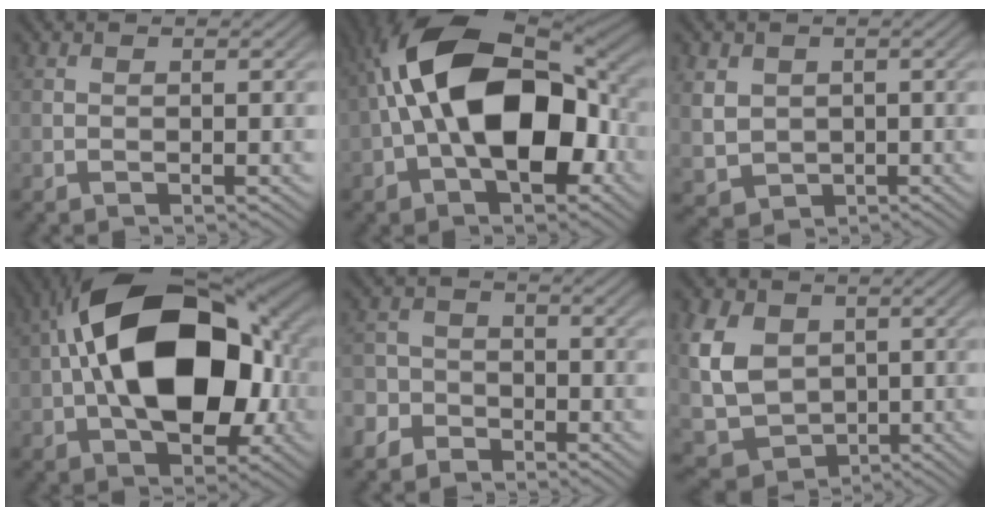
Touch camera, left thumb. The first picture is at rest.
{"total": 17.1, "force": [-0.4, 9.5, 14.2], "torque": [-0.239, 0.034, -0.025]}
{"total": 4.7, "force": [0.7, 4.1, 2.1], "torque": [-0.074, -0.009, 0.017]}
{"total": 17.9, "force": [0.4, 10.7, 14.4], "torque": [-0.239, 0.023, -0.006]}
{"total": 4.8, "force": [-3.1, 3.5, 1.2], "torque": [-0.019, 0.000, -0.077]}
{"total": 10.2, "force": [1.2, 8.1, 6.1], "torque": [-0.167, -0.006, 0.020]}